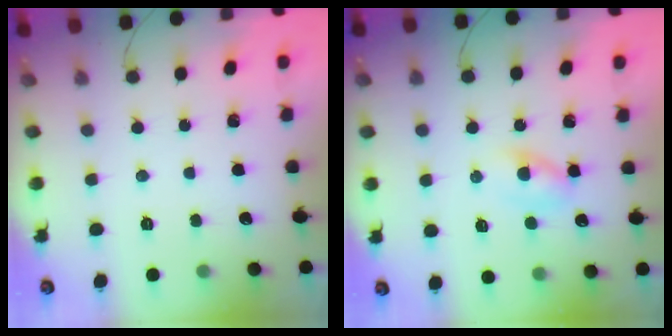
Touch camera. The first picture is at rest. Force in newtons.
{"total": 2.6, "press": 2.4, "slide": 1.0}